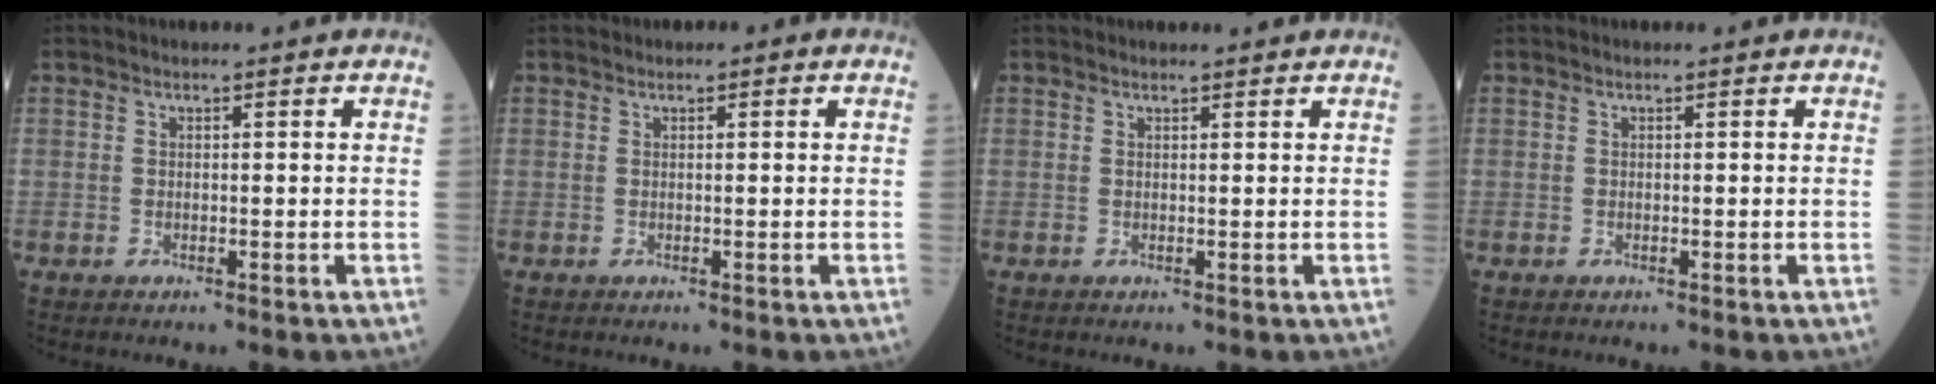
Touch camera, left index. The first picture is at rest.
{"total": 0.5, "force": [0.1, 0.4, 0.4], "torque": [-0.006, 0.005, -0.002]}
{"total": 0.9, "force": [0.9, 0.1, 0.1], "torque": [-0.008, 0.003, 0.013]}
{"total": 0.0}